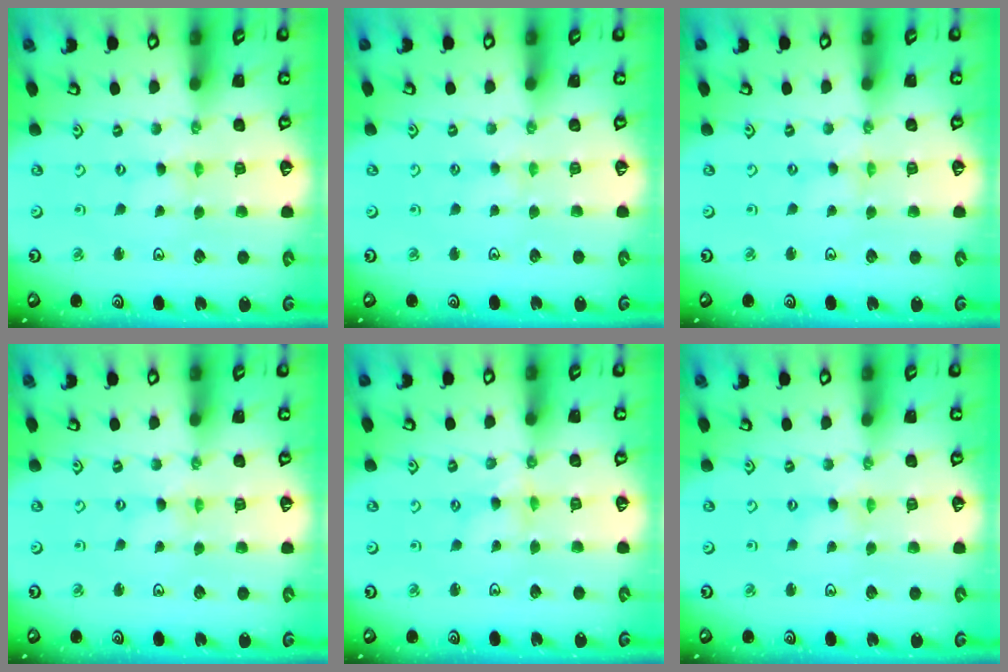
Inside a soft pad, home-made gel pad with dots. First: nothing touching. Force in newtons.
{"total": 2.1, "press": 2.1, "slide": 0.3}
{"total": 0.0}
{"total": 0.0}
{"total": 1.6, "press": 1.6, "slide": 0.2}
{"total": 0.0}